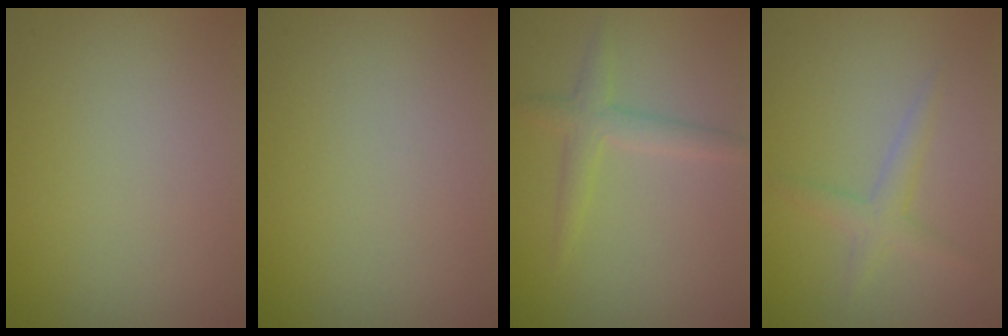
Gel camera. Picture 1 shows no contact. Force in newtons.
{"total": 0.0}
{"total": 2.3, "press": 2.3, "slide": 0.1}
{"total": 1.9, "press": 1.9, "slide": 0.0}